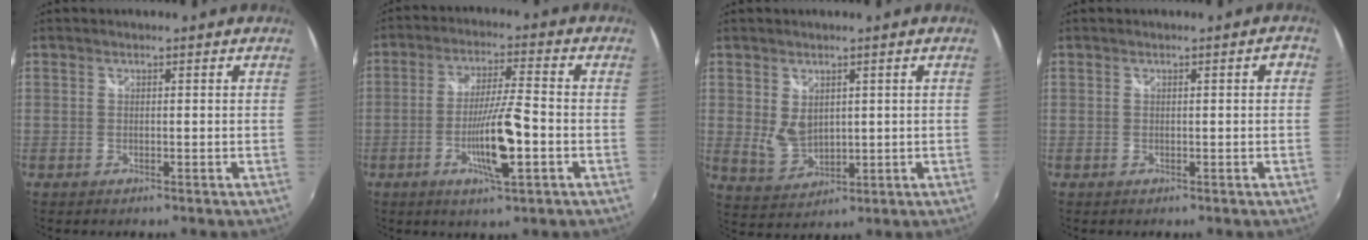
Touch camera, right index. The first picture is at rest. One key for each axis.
{"total": 10.3, "fx": -3.4, "fy": 0.8, "fz": 9.7, "tx": -0.179, "ty": -0.009, "tz": -0.063}
{"total": 5.5, "fx": 1.4, "fy": 3.9, "fz": 3.5, "tx": -0.060, "ty": -0.005, "tz": 0.038}
{"total": 1.8, "fx": 0.2, "fy": 0.4, "fz": 1.8, "tx": -0.022, "ty": 0.006, "tz": 0.002}